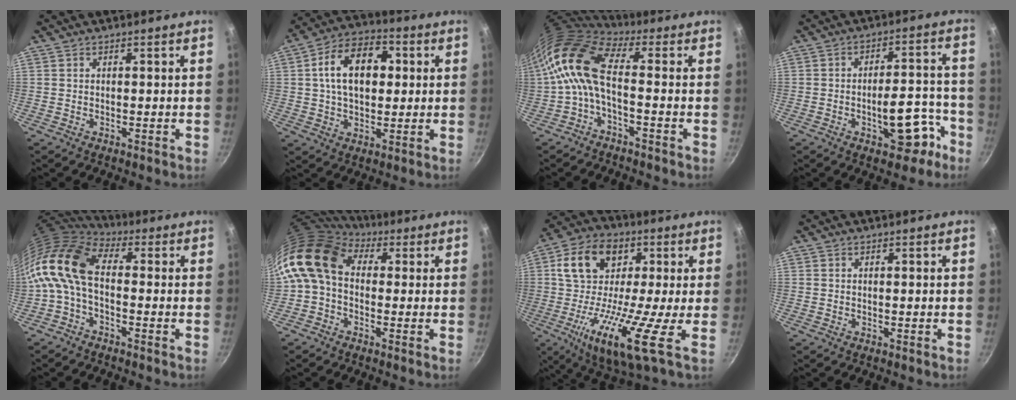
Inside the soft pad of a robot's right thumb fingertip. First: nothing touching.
{"total": 14.4, "force": [2.5, 9.4, 10.7], "torque": [-0.146, 0.019, 0.028]}
{"total": 11.1, "force": [-0.8, 4.7, 10.0], "torque": [-0.209, 0.026, -0.032]}
{"total": 11.4, "force": [-5.2, 5.4, 8.6], "torque": [-0.074, 0.053, -0.063]}
{"total": 12.4, "force": [-0.9, 6.9, 10.3], "torque": [-0.204, 0.026, -0.036]}
{"total": 11.7, "force": [1.6, 8.6, 7.8], "torque": [-0.138, 0.019, 0.006]}
{"total": 18.8, "force": [-0.8, 8.3, 16.8], "torque": [-0.286, 0.009, -0.044]}
{"total": 0.0}